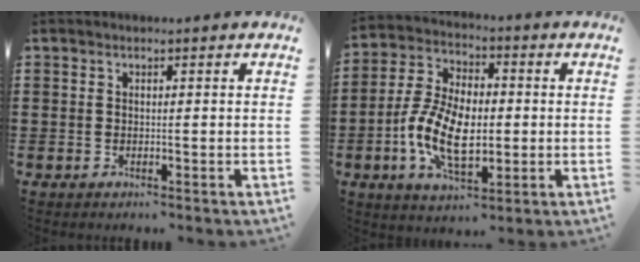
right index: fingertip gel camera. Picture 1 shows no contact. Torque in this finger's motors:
{"motor_torque": [2.14, 0.00, 0.70, 0.21]}